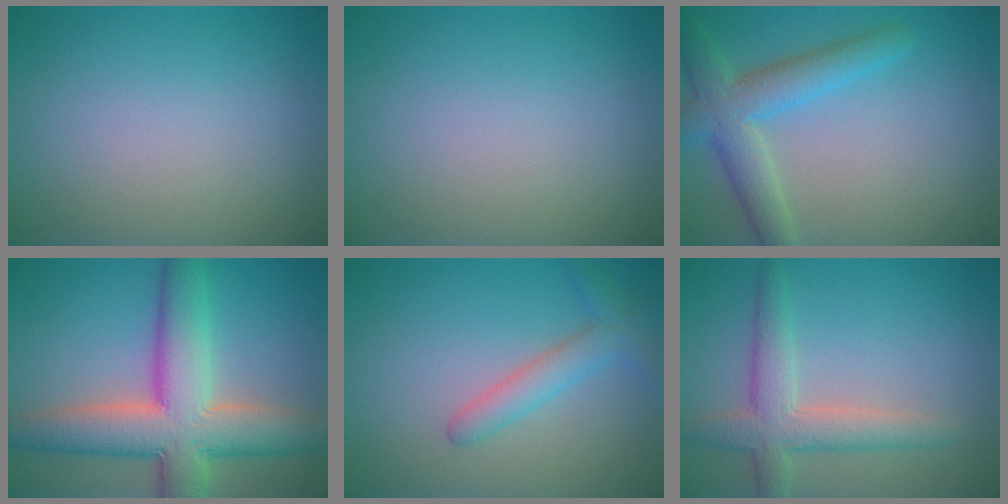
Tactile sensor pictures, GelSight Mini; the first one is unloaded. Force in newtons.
{"total": 0.0}
{"total": 5.0, "press": 5.0, "slide": 0.2}
{"total": 10.1, "press": 10.1, "slide": 0.8}
{"total": 2.8, "press": 2.7, "slide": 0.2}
{"total": 4.4, "press": 4.4, "slide": 0.3}